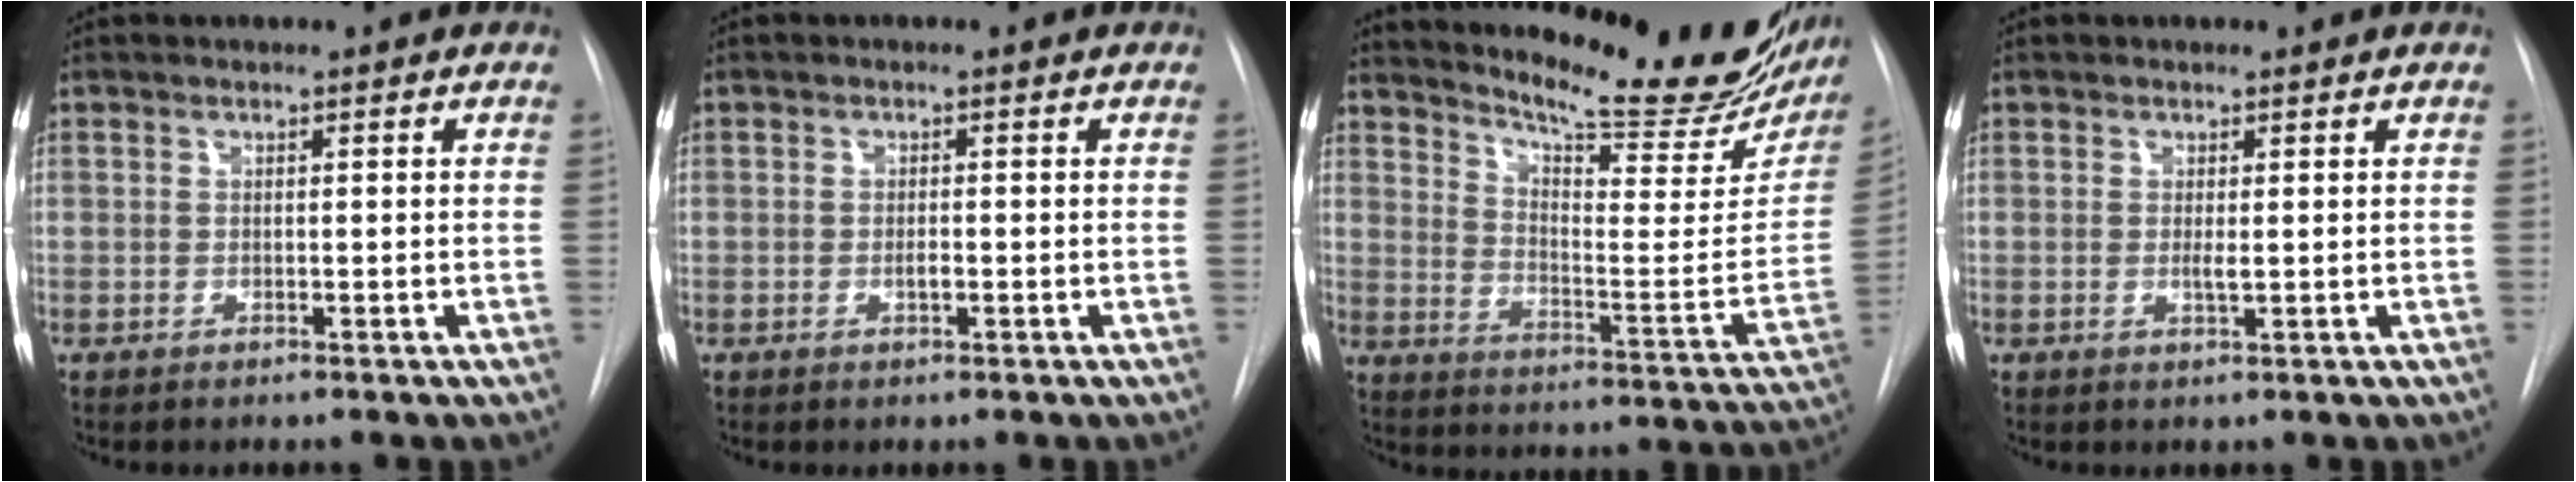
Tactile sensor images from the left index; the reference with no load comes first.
{"total": 1.1, "force": [-0.6, 0.3, 0.9], "torque": [-0.018, -0.004, -0.010]}
{"total": 24.2, "force": [20.8, 4.2, 11.5], "torque": [-0.175, -0.076, 0.268]}
{"total": 1.0, "force": [-0.1, 0.1, 1.0], "torque": [-0.025, -0.007, 0.000]}